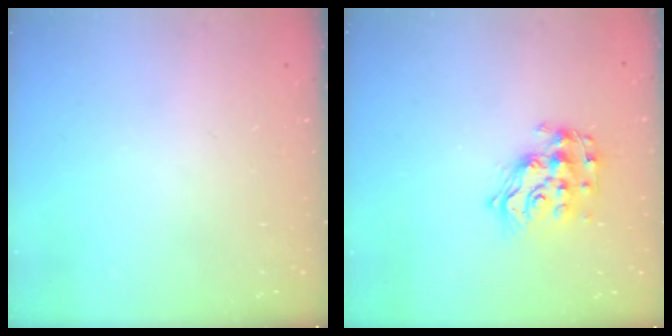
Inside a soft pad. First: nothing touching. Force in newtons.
{"total": 13.6, "press": 13.6, "slide": 1.0}